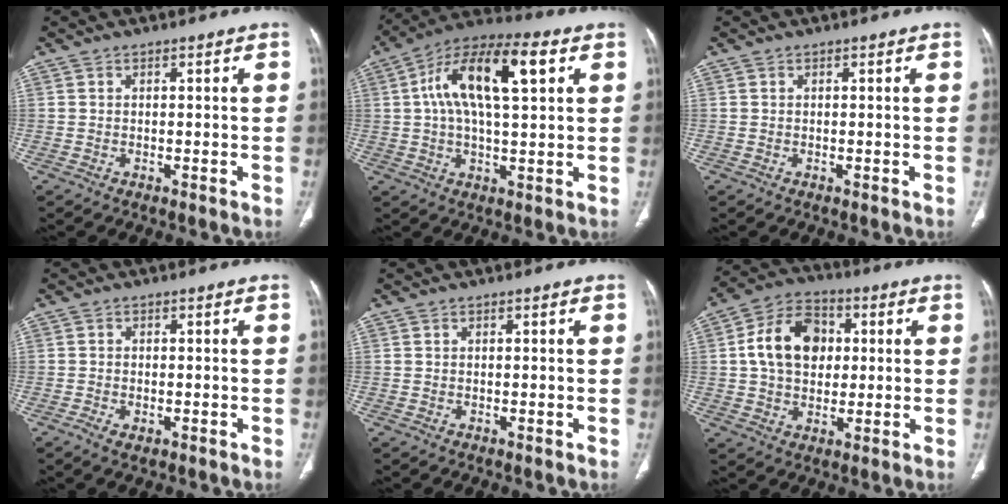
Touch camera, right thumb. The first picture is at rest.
{"total": 16.7, "force": [4.6, 6.7, 14.6], "torque": [-0.252, 0.022, 0.070]}
{"total": 0.0}
{"total": 2.2, "force": [-1.0, 1.2, 1.5], "torque": [-0.031, 0.001, -0.015]}
{"total": 0.0}
{"total": 13.5, "force": [1.9, 9.9, 8.9], "torque": [-0.130, 0.013, 0.025]}